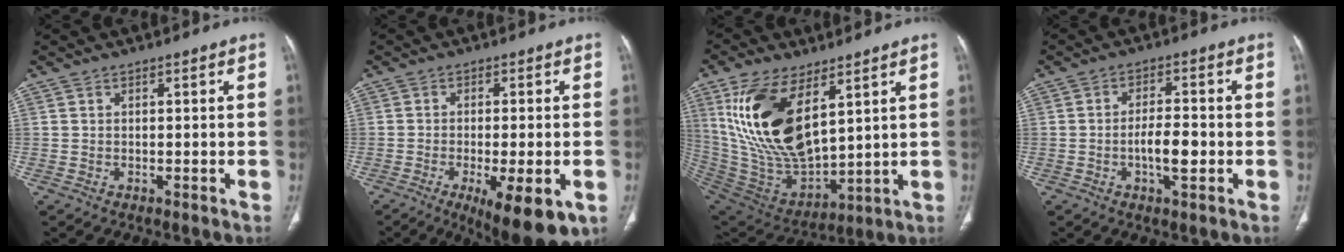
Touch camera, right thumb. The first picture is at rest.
{"total": 13.2, "force": [-5.4, 4.0, 11.3], "torque": [-0.142, -0.006, -0.069]}
{"total": 21.3, "force": [8.4, 10.2, 16.8], "torque": [-0.314, -0.038, 0.179]}
{"total": 5.9, "force": [-1.5, 2.2, 5.3], "torque": [-0.087, 0.010, -0.025]}